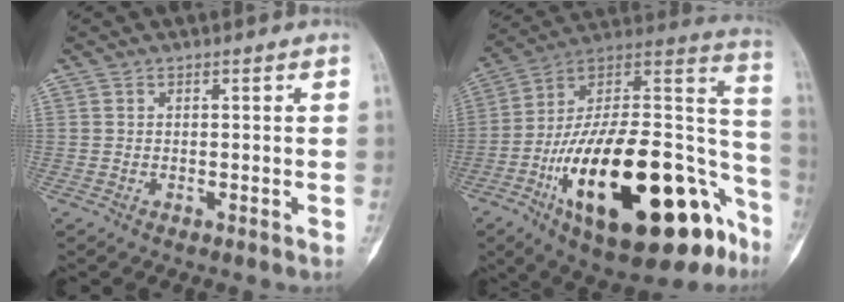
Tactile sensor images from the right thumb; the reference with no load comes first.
{"total": 36.2, "force": [-15.0, 14.8, 29.4], "torque": [-0.394, 0.068, -0.229]}